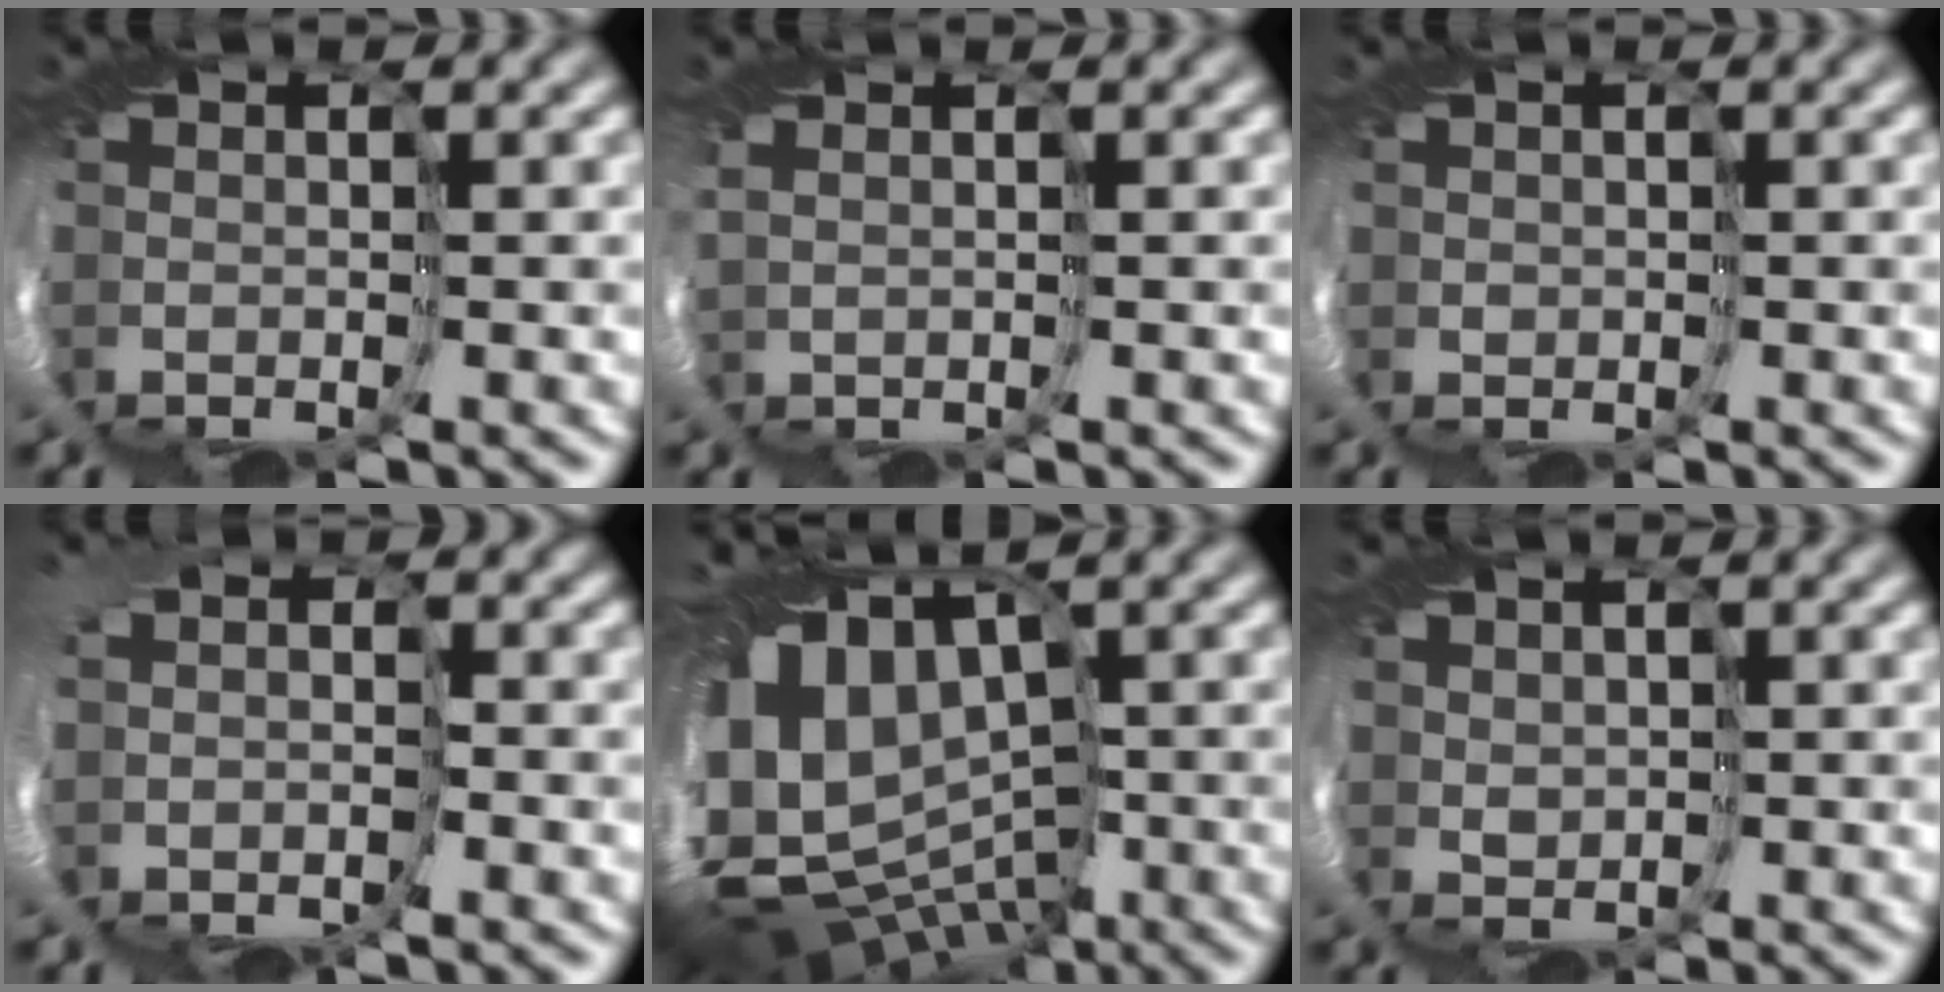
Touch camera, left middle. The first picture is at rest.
{"total": 1.0, "force": [1.0, 0.2, 0.2], "torque": [-0.014, 0.016, 0.021]}
{"total": 1.4, "force": [0.3, 1.4, -0.2], "torque": [0.005, -0.001, 0.008]}
{"total": 3.2, "force": [-0.5, 2.7, 1.6], "torque": [-0.033, -0.012, -0.004]}
{"total": 12.6, "force": [-2.5, 8.7, 8.7], "torque": [-0.162, -0.006, -0.017]}
{"total": 2.5, "force": [1.1, 2.1, 0.8], "torque": [-0.029, 0.015, 0.012]}